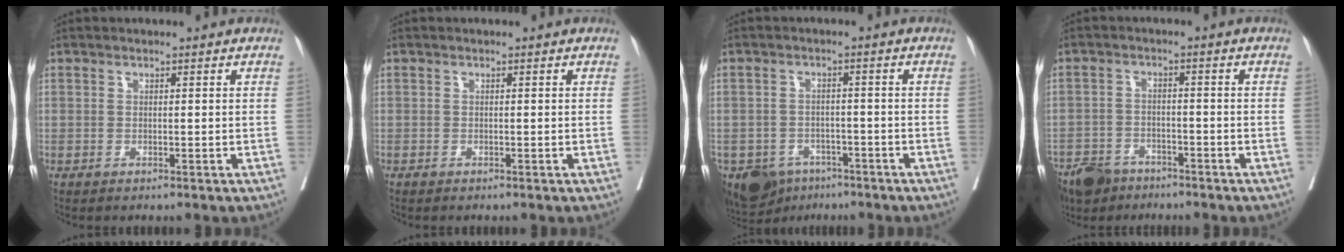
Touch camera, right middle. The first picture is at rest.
{"total": 0.0}
{"total": 10.4, "force": [-6.9, 6.9, 3.5], "torque": [-0.082, -0.006, -0.096]}
{"total": 8.5, "force": [-7.0, 3.8, 2.8], "torque": [-0.050, -0.012, -0.122]}